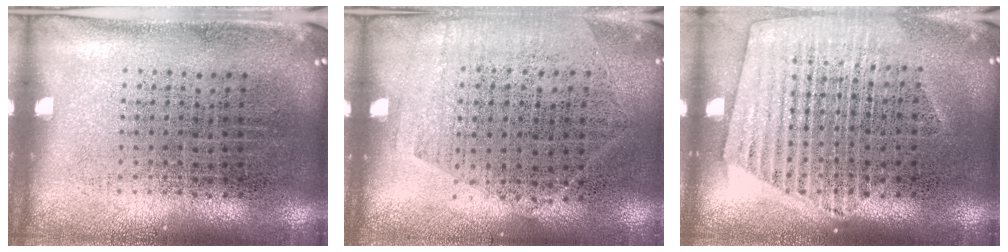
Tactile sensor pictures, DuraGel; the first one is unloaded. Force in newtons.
{"total": 1.3, "press": 1.0, "slide": 0.7}
{"total": 1.5, "press": 1.4, "slide": 0.4}